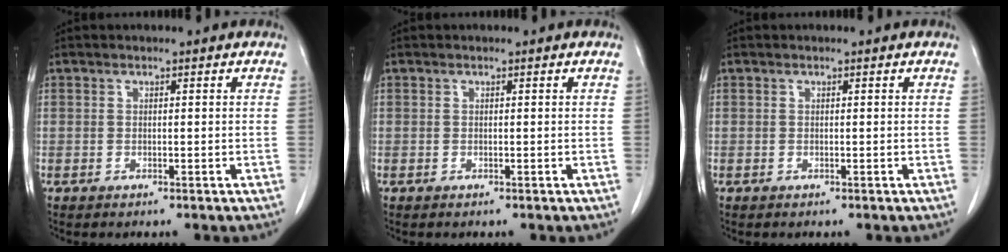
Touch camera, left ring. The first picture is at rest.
{"total": 0.0}
{"total": 0.0}